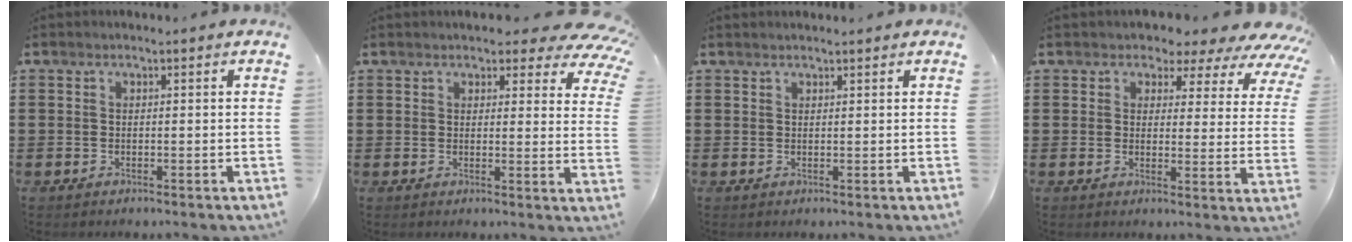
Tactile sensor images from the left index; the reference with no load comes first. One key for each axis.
{"total": 4.3, "fx": 3.6, "fy": 1.4, "fz": 1.8, "tx": -0.025, "ty": -0.017, "tz": 0.061}
{"total": 0.8, "fx": 0.7, "fy": 0.0, "fz": 0.2, "tx": -0.005, "ty": -0.001, "tz": 0.015}
{"total": 3.4, "fx": 2.6, "fy": 1.9, "fz": 1.0, "tx": -0.033, "ty": -0.016, "tz": 0.038}